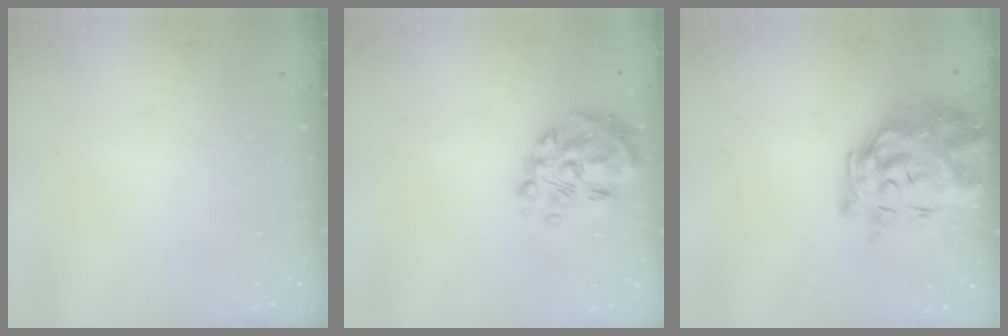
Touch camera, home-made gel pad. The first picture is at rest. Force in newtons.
{"total": 12.9, "press": 12.4, "slide": 3.6}
{"total": 9.5, "press": 8.9, "slide": 3.4}